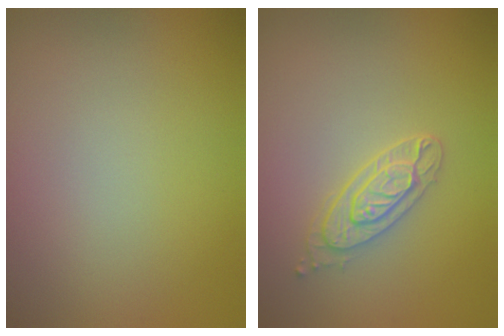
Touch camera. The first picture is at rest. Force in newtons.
{"total": 2.6, "press": 2.4, "slide": 1.1}